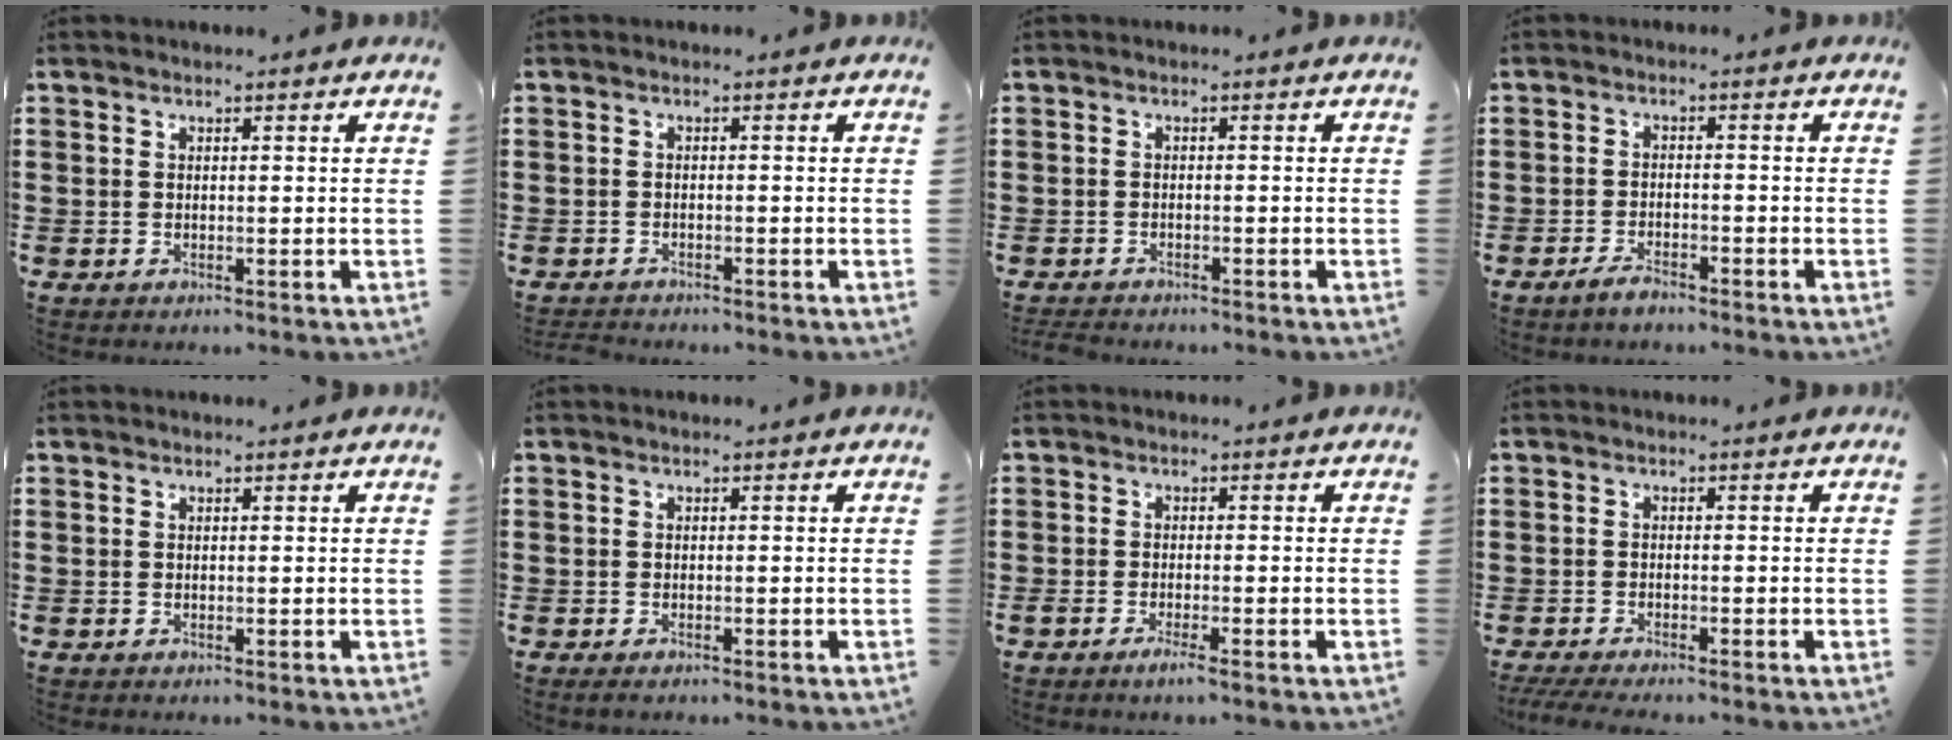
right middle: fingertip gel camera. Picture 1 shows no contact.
{"total": 1.3, "force": [-1.3, 0.1, 0.1], "torque": [-0.007, -0.002, -0.026]}
{"total": 1.5, "force": [-1.5, 0.2, 0.3], "torque": [-0.010, -0.002, -0.031]}
{"total": 2.4, "force": [-2.0, 0.4, 1.3], "torque": [-0.030, -0.001, -0.040]}
{"total": 0.0}
{"total": 0.6, "force": [-0.5, 0.1, 0.3], "torque": [-0.008, -0.007, -0.007]}
{"total": 1.8, "force": [-1.0, 0.1, 1.5], "torque": [-0.031, -0.005, -0.021]}
{"total": 2.1, "force": [-1.9, 0.0, 0.9], "torque": [-0.023, -0.005, -0.040]}